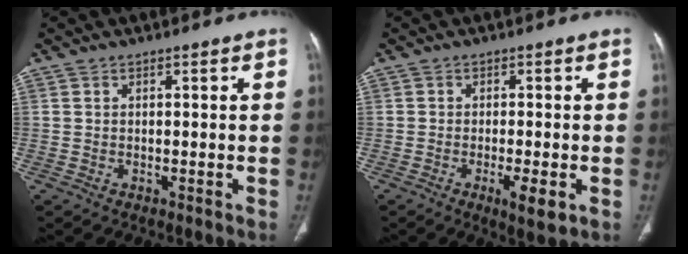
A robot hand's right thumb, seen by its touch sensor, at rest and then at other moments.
{"total": 4.8, "force": [-1.7, 1.1, 4.3], "torque": [-0.072, -0.010, -0.026]}